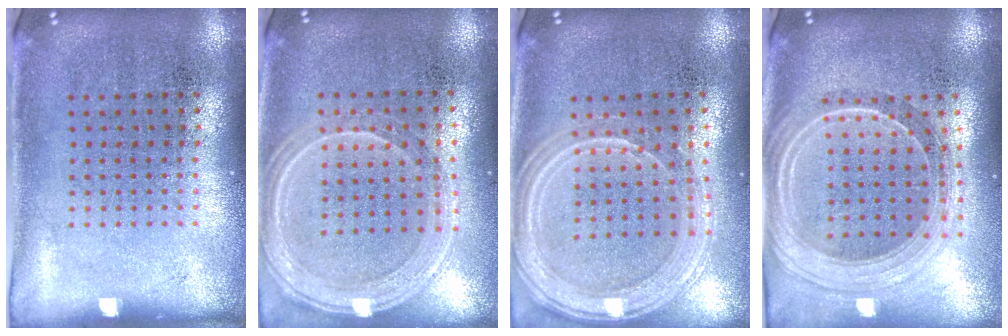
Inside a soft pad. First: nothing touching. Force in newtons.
{"total": 1.2, "press": 1.2, "slide": 0.2}
{"total": 1.5, "press": 1.4, "slide": 0.3}
{"total": 2.3, "press": 1.9, "slide": 1.3}